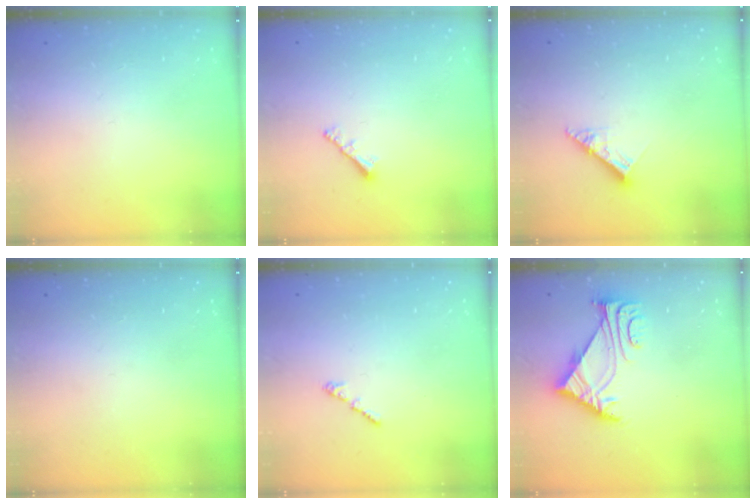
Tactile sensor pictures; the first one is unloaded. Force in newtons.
{"total": 2.0, "press": 2.0, "slide": 0.5}
{"total": 8.2, "press": 8.1, "slide": 1.0}
{"total": 0.0}
{"total": 1.2, "press": 1.1, "slide": 0.5}
{"total": 5.6, "press": 5.5, "slide": 1.2}